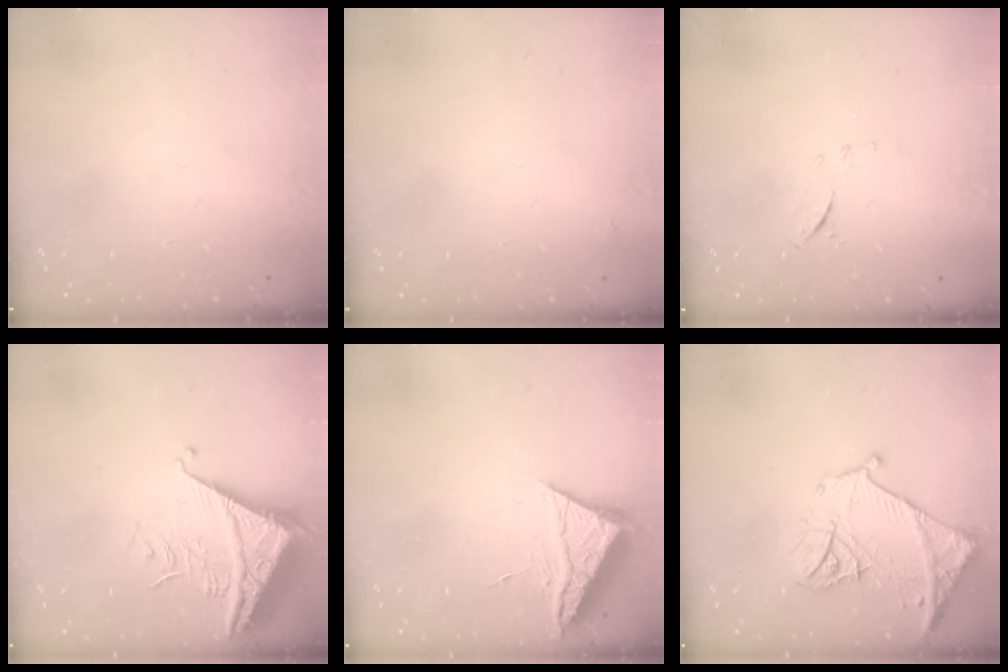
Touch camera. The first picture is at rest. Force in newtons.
{"total": 2.8, "press": 2.8, "slide": 0.4}
{"total": 8.5, "press": 8.4, "slide": 1.0}
{"total": 7.0, "press": 7.0, "slide": 0.8}
{"total": 5.4, "press": 5.4, "slide": 0.8}
{"total": 15.0, "press": 14.9, "slide": 1.6}